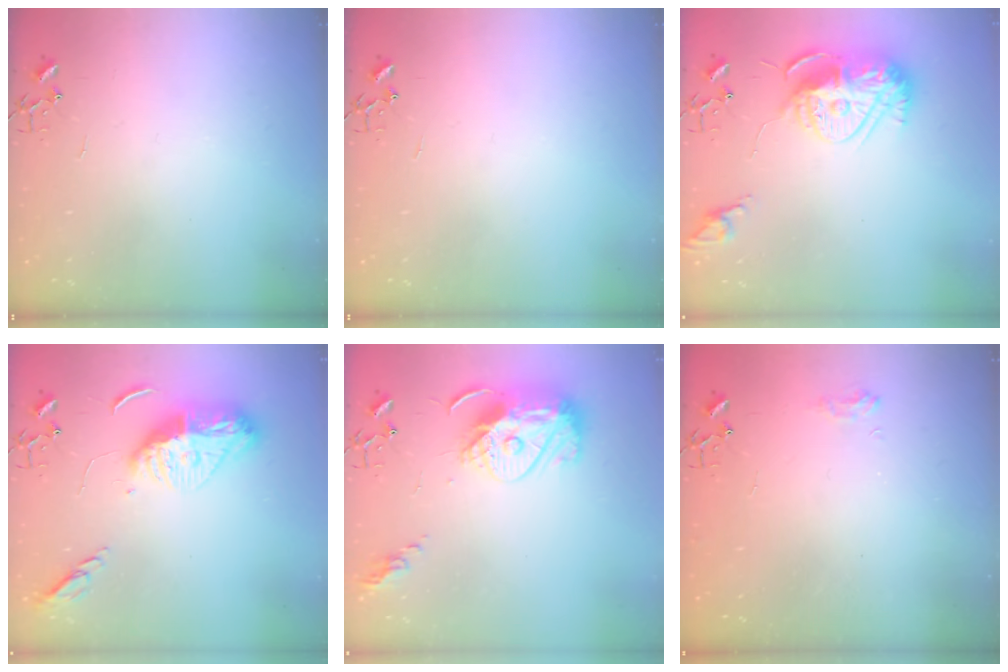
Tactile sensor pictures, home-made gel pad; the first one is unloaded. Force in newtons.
{"total": 0.0}
{"total": 15.2, "press": 15.2, "slide": 1.4}
{"total": 15.6, "press": 15.5, "slide": 1.6}
{"total": 15.1, "press": 15.0, "slide": 1.1}
{"total": 7.5, "press": 7.4, "slide": 0.8}